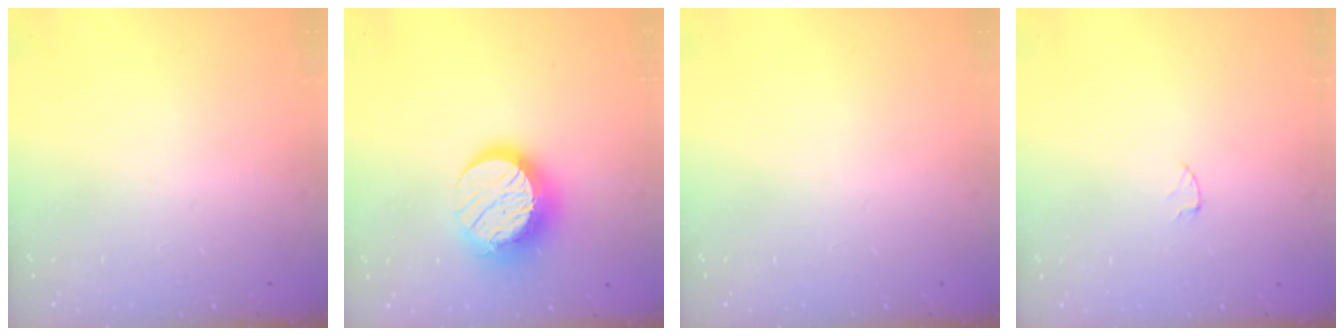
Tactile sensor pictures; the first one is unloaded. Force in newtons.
{"total": 13.6, "press": 13.5, "slide": 0.5}
{"total": 0.0}
{"total": 2.5, "press": 2.5, "slide": 0.2}